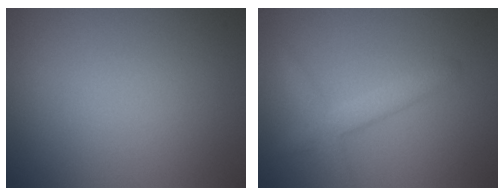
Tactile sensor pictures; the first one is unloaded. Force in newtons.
{"total": 2.7, "press": 2.6, "slide": 0.1}